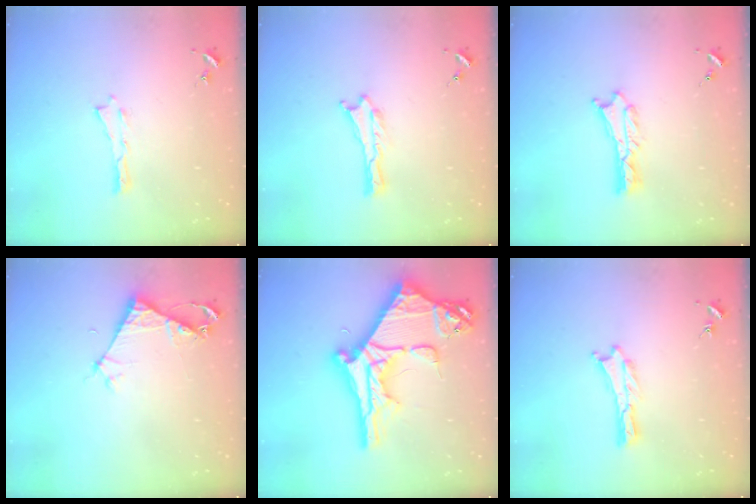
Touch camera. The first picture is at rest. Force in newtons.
{"total": 0.0}
{"total": 1.3, "press": 1.3, "slide": 0.1}
{"total": 4.0, "press": 4.0, "slide": 0.3}
{"total": 14.2, "press": 14.1, "slide": 1.3}
{"total": 0.0}